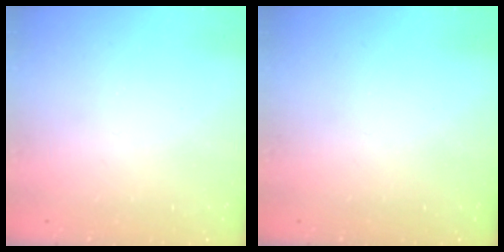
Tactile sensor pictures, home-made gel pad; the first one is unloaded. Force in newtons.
{"total": 0.0}